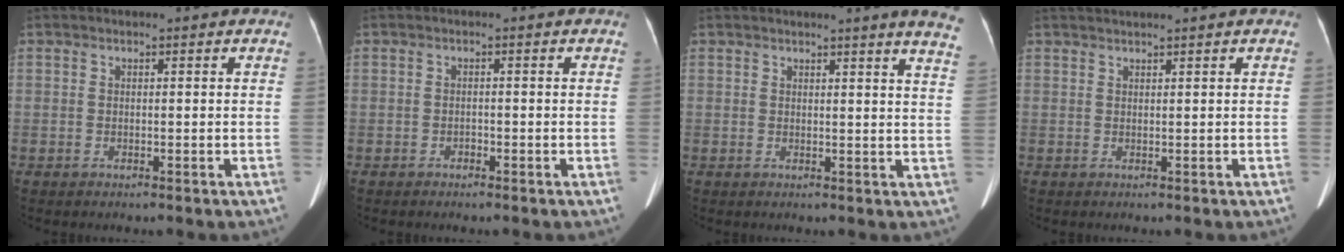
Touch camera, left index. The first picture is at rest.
{"total": 0.8, "force": [-0.6, 0.4, 0.2], "torque": [-0.004, 0.001, -0.011]}
{"total": 8.2, "force": [7.1, -0.9, 4.0], "torque": [-0.039, -0.043, 0.052]}
{"total": 2.2, "force": [1.9, -0.7, 0.8], "torque": [-0.007, 0.018, 0.041]}